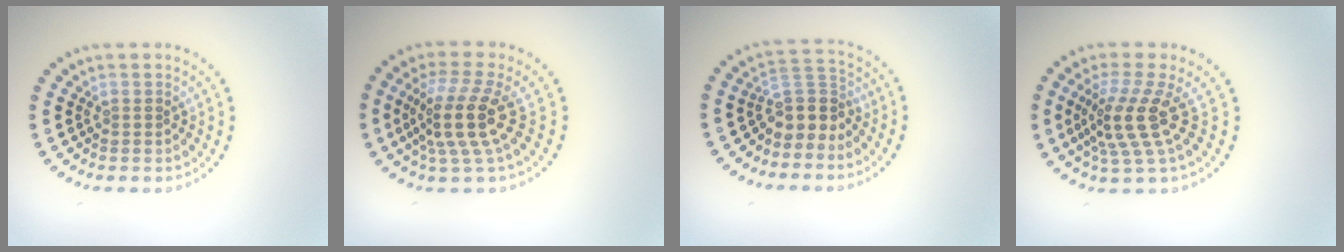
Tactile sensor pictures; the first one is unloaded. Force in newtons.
{"total": 4.6, "press": 3.4, "slide": 3.0}
{"total": 3.3, "press": 2.5, "slide": 2.2}
{"total": 4.3, "press": 3.0, "slide": 3.1}